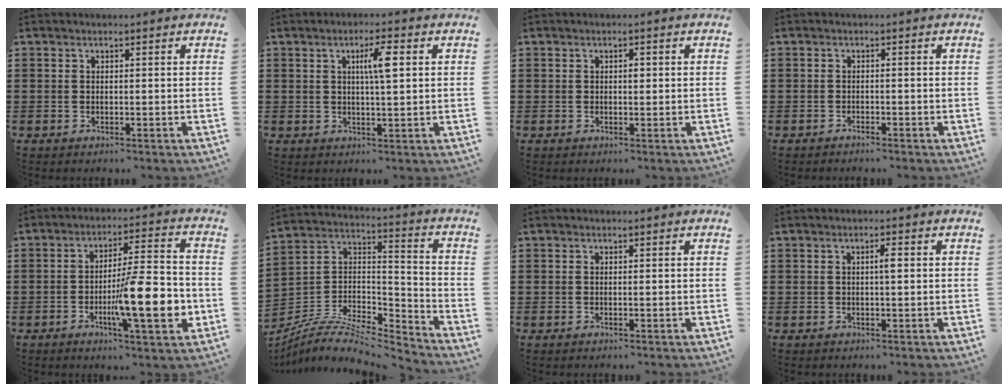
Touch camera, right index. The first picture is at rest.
{"total": 4.9, "force": [1.1, -0.9, 4.7], "torque": [-0.091, -0.005, 0.011]}
{"total": 1.0, "force": [0.1, 0.5, 0.9], "torque": [-0.018, 0.002, 0.002]}
{"total": 0.9, "force": [-0.9, 0.0, 0.1], "torque": [-0.005, -0.001, -0.019]}
{"total": 13.6, "force": [-3.6, 2.6, 12.8], "torque": [-0.211, -0.008, -0.067]}
{"total": 7.5, "force": [-6.3, 2.6, 3.3], "torque": [-0.075, 0.002, -0.126]}
{"total": 0.0}
{"total": 1.6, "force": [0.2, 0.2, 1.6], "torque": [-0.031, 0.002, 0.001]}